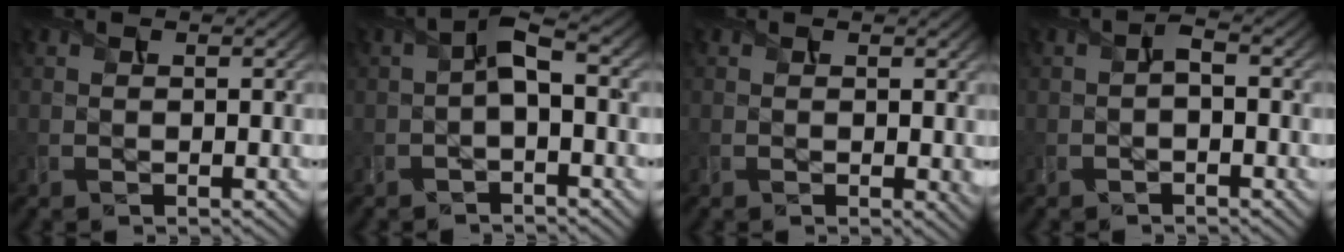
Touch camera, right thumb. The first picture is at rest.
{"total": 3.4, "force": [-0.6, 1.2, 3.1], "torque": [-0.064, 0.012, -0.017]}
{"total": 1.0, "force": [0.3, 0.6, 0.8], "torque": [-0.009, -0.006, 0.007]}
{"total": 1.5, "force": [-0.7, 0.6, 1.3], "torque": [-0.026, 0.001, -0.015]}